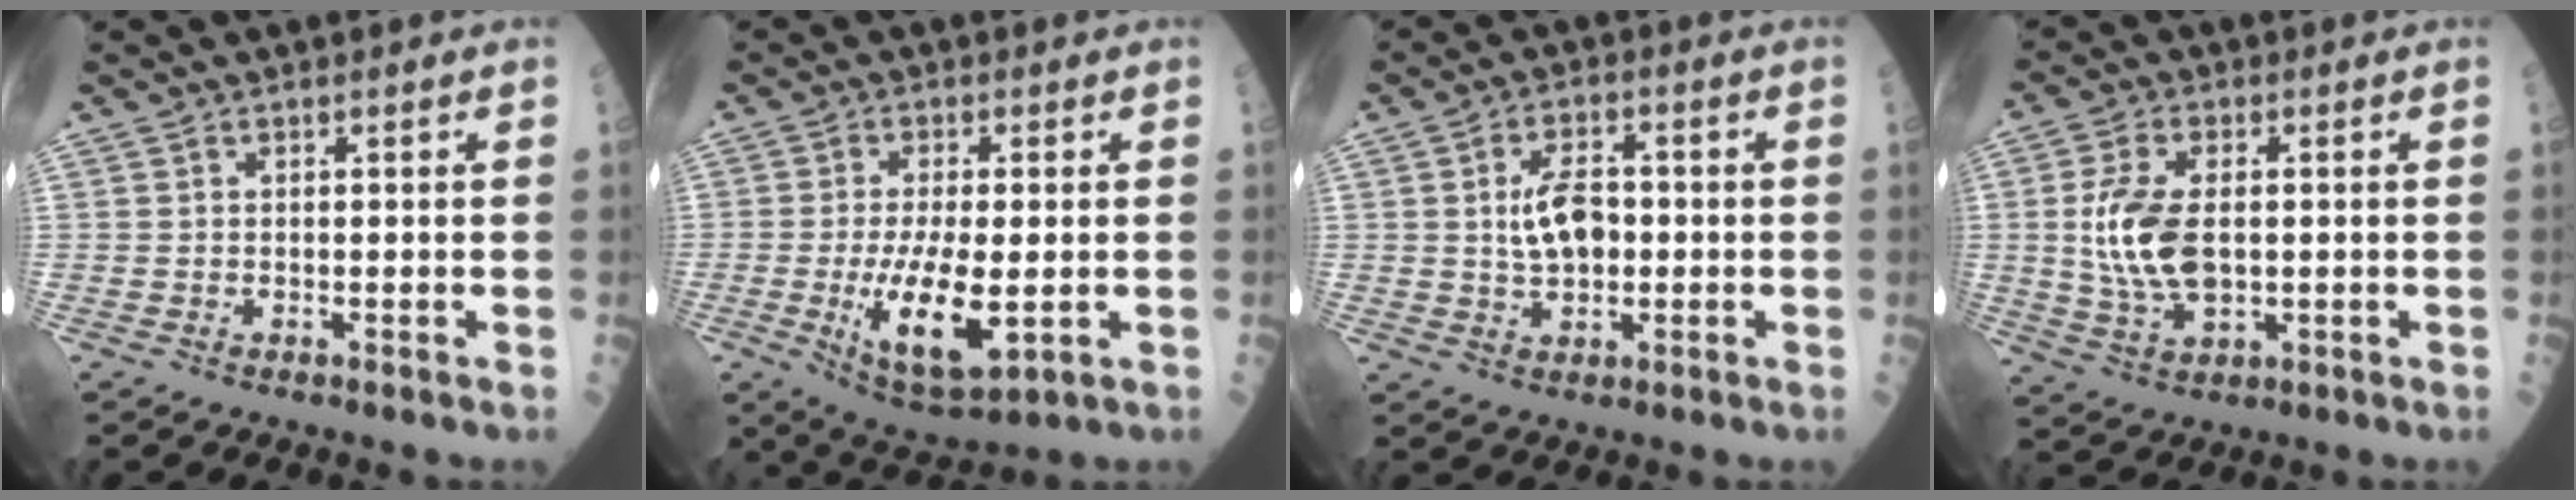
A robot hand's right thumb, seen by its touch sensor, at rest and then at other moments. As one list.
[{"total": 12.8, "force": [-2.4, 4.5, 11.7], "torque": [-0.207, -0.020, -0.029]}, {"total": 7.5, "force": [0.2, 4.4, 6.1], "torque": [-0.089, 0.007, 0.002]}, {"total": 11.3, "force": [0.5, 6.0, 9.6], "torque": [-0.196, -0.003, 0.016]}]